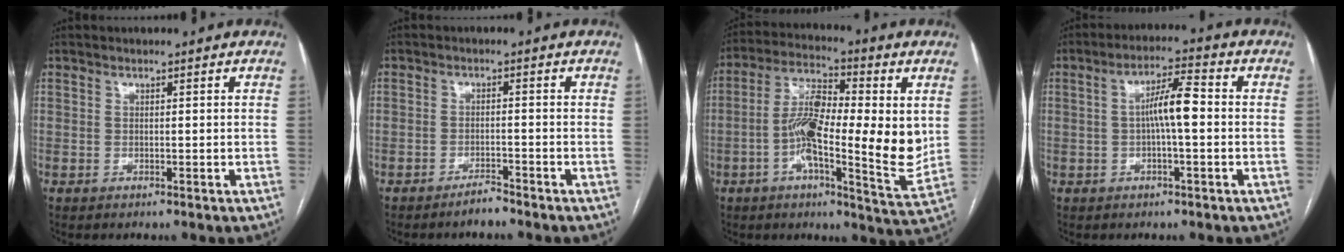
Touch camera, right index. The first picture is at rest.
{"total": 2.2, "force": [-2.1, 0.3, 0.8], "torque": [-0.011, 0.000, -0.035]}
{"total": 16.5, "force": [-0.1, 4.1, 15.9], "torque": [-0.268, 0.005, -0.012]}
{"total": 6.3, "force": [-0.1, 0.9, 6.2], "torque": [-0.113, 0.017, -0.004]}